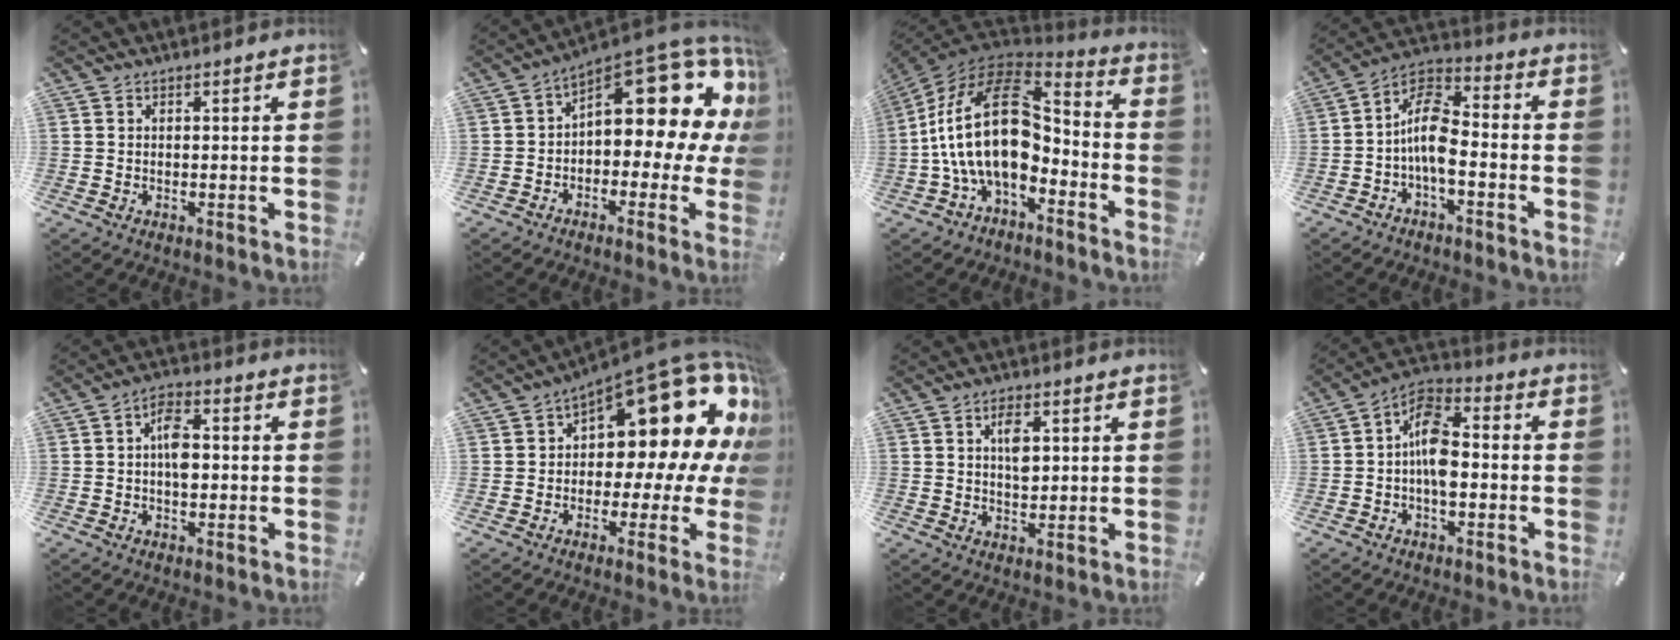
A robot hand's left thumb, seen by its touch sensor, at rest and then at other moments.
{"total": 15.2, "force": [8.5, 7.1, 10.5], "torque": [-0.124, -0.082, 0.135]}
{"total": 25.3, "force": [-1.8, 15.8, 19.7], "torque": [-0.407, 0.011, -0.027]}
{"total": 10.7, "force": [-2.9, 5.7, 8.6], "torque": [-0.174, 0.007, -0.052]}
{"total": 5.9, "force": [-0.3, 3.3, 4.9], "torque": [-0.080, 0.005, -0.009]}
{"total": 19.7, "force": [8.7, 10.1, 14.5], "torque": [-0.178, -0.085, 0.144]}
{"total": 4.9, "force": [1.5, 2.6, 3.9], "torque": [-0.060, -0.003, 0.018]}
{"total": 9.3, "force": [-1.9, 5.2, 7.4], "torque": [-0.144, 0.005, -0.035]}